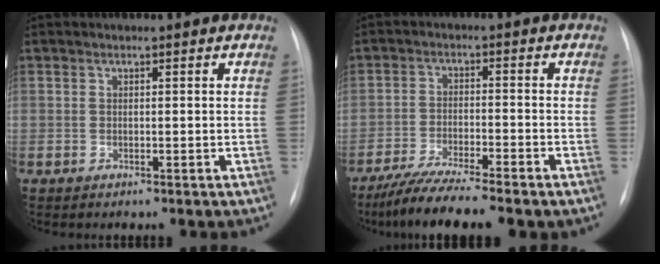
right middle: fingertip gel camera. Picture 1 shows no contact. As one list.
[{"total": 8.5, "force": [-6.9, 0.0, 4.9], "torque": [-0.087, -0.026, -0.119]}]